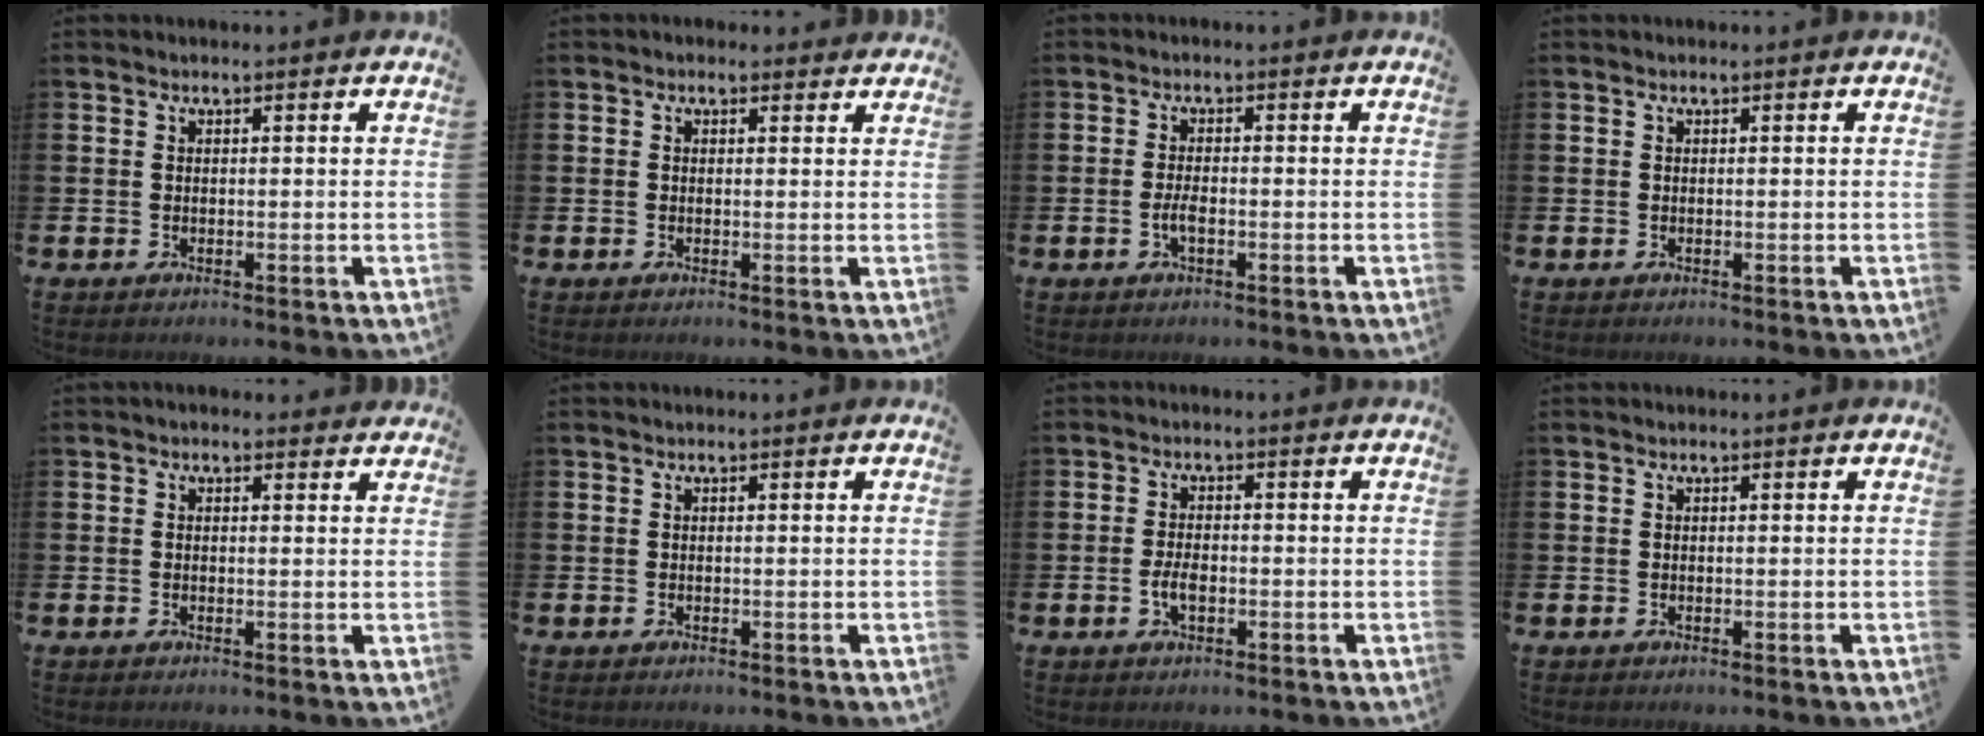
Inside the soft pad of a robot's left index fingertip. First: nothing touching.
{"total": 0.8, "force": [0.6, 0.5, 0.2], "torque": [0.005, 0.005, 0.008]}
{"total": 2.1, "force": [-0.7, 0.7, 1.8], "torque": [-0.028, -0.001, -0.015]}
{"total": 0.0}
{"total": 0.9, "force": [0.7, 0.5, 0.2], "torque": [-0.004, 0.008, 0.011]}
{"total": 0.0}
{"total": 2.8, "force": [-0.7, 1.3, 2.3], "torque": [-0.037, -0.001, -0.014]}
{"total": 0.0}